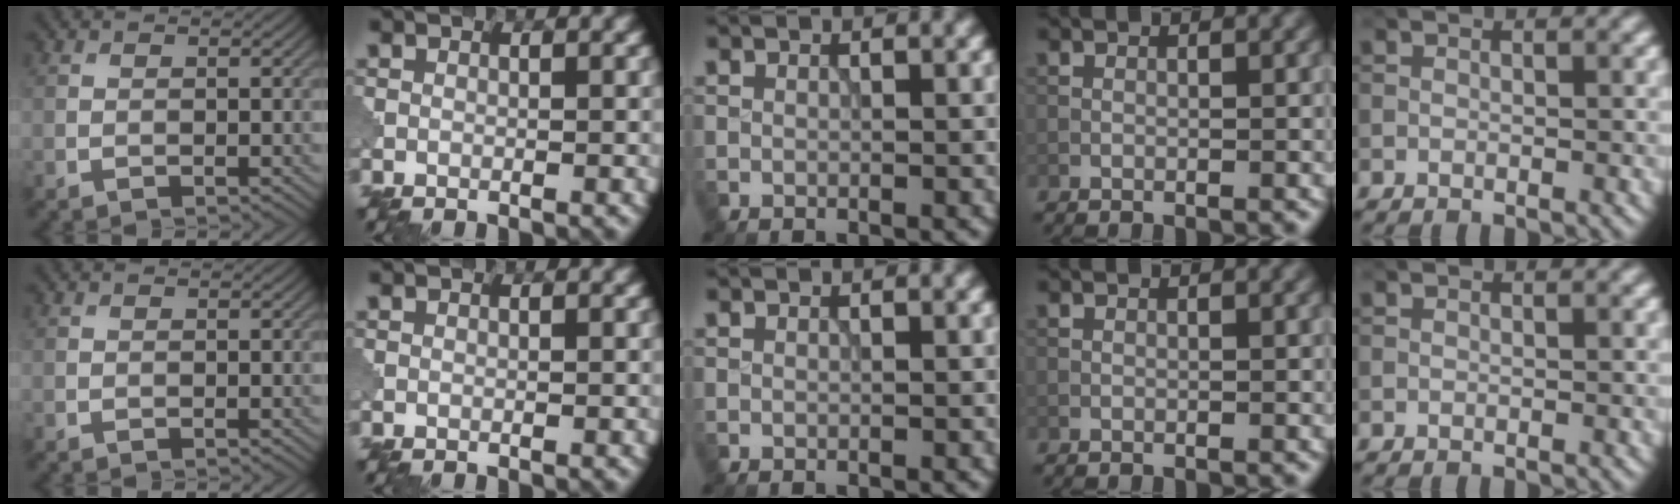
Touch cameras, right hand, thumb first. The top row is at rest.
{}